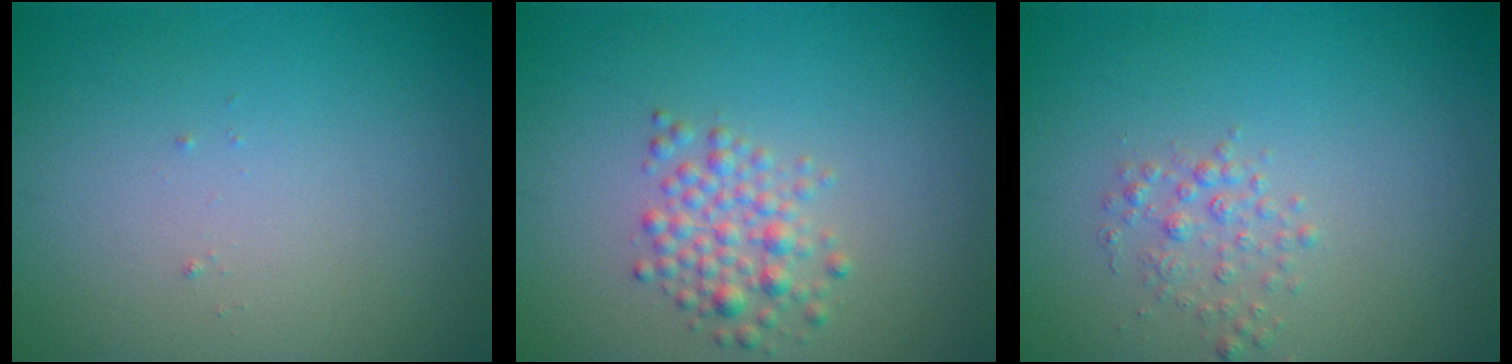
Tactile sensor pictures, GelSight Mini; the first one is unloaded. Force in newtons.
{"total": 2.5, "press": 2.5, "slide": 0.1}
{"total": 1.5, "press": 1.5, "slide": 0.0}